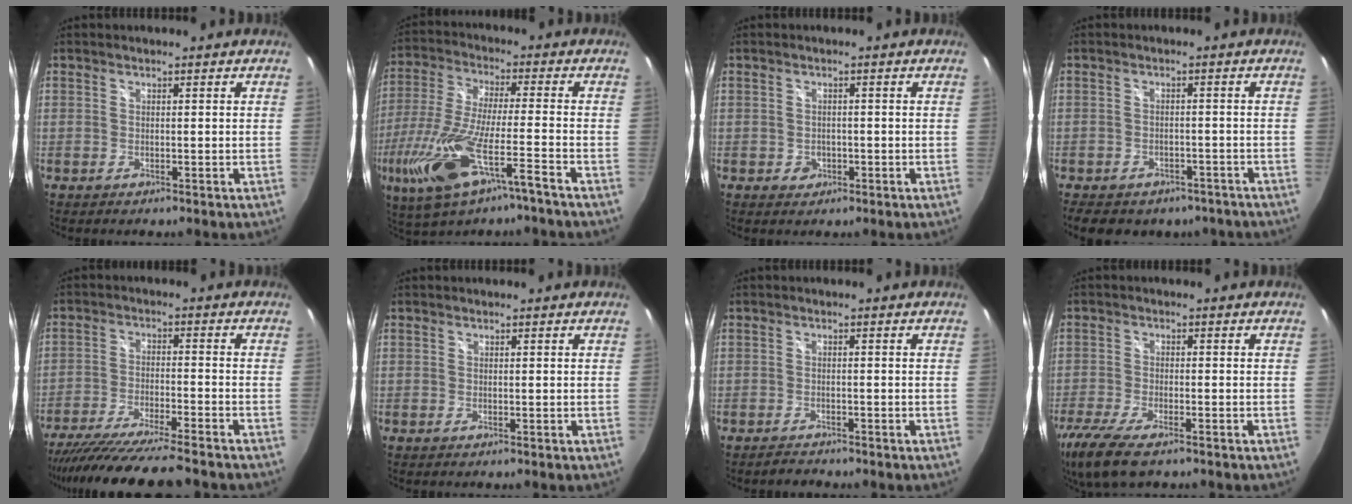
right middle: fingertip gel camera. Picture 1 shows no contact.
{"total": 18.6, "force": [-10.0, 3.6, 15.3], "torque": [-0.322, -0.052, -0.183]}
{"total": 2.1, "force": [-0.7, 1.9, 0.5], "torque": [-0.010, 0.000, -0.010]}
{"total": 12.3, "force": [-9.1, 6.6, 5.1], "torque": [-0.111, -0.007, -0.113]}
{"total": 16.6, "force": [-14.7, 0.3, 7.7], "torque": [-0.154, -0.036, -0.240]}
{"total": 0.0}
{"total": 1.7, "force": [-1.7, 0.5, 0.1], "torque": [-0.008, -0.001, -0.029]}
{"total": 11.5, "force": [-8.2, 3.4, 7.3], "torque": [-0.177, -0.048, -0.154]}